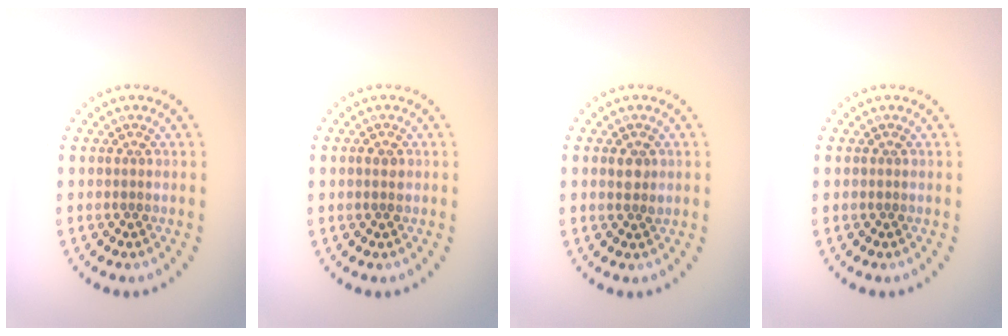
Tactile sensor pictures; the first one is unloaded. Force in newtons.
{"total": 1.0, "press": 1.0, "slide": 0.1}
{"total": 1.3, "press": 1.2, "slide": 0.5}
{"total": 0.0}